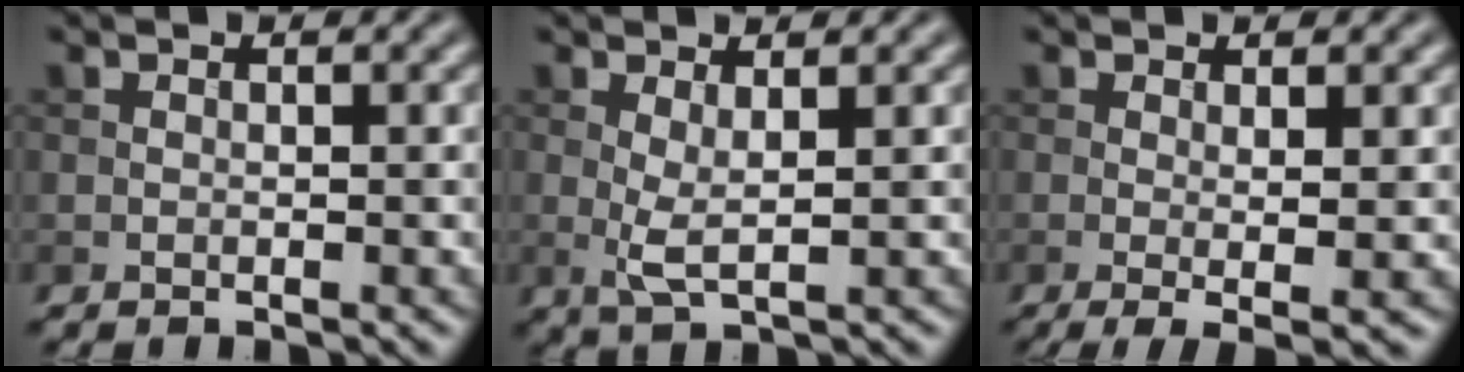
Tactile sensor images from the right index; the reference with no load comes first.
{"total": 2.2, "force": [0.5, 0.5, 2.1], "torque": [-0.048, -0.004, 0.011]}
{"total": 3.5, "force": [-0.2, 0.8, 3.4], "torque": [-0.054, -0.006, -0.003]}